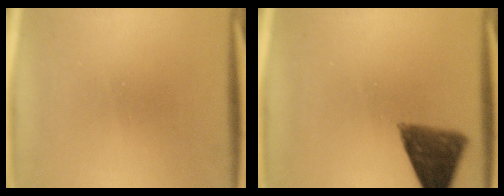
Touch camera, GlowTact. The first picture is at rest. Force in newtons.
{"total": 8.2}